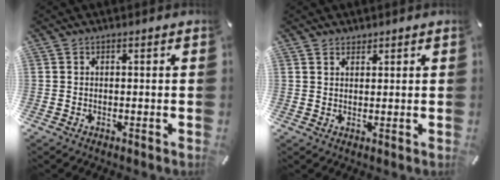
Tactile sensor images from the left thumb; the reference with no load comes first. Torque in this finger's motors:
{"motor_torque": [-0.09, -0.67, -0.01, 0.06, -0.03]}